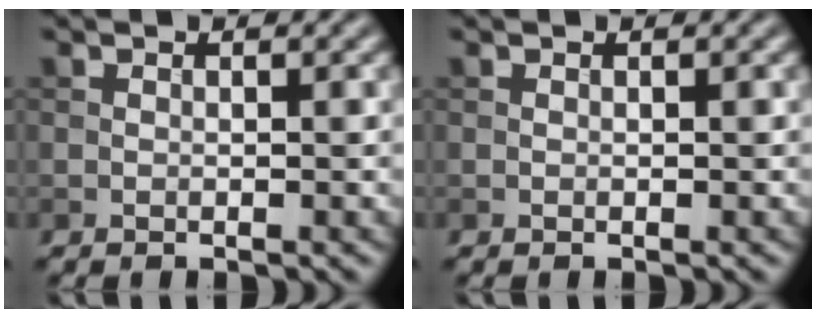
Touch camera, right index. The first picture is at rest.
{"total": 0.0}